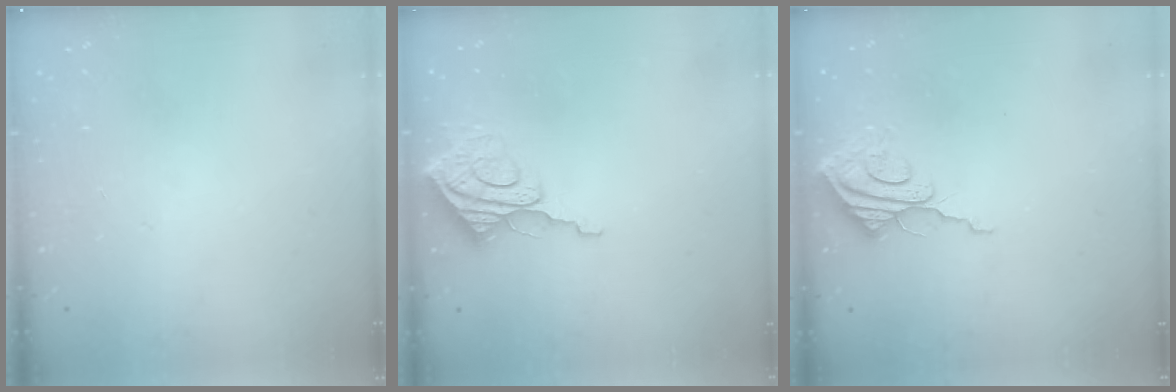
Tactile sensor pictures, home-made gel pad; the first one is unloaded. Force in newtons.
{"total": 10.5, "press": 10.4, "slide": 1.2}
{"total": 9.3, "press": 9.3, "slide": 0.9}